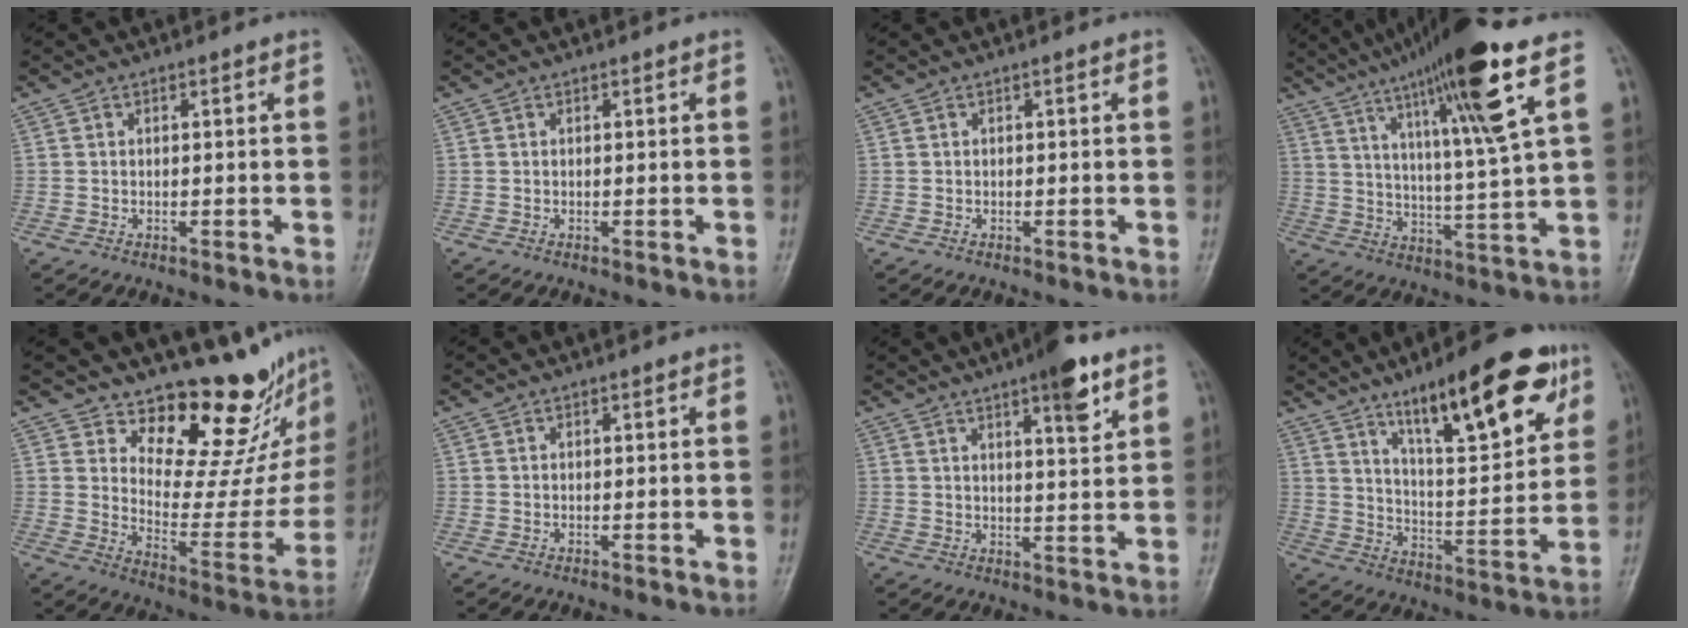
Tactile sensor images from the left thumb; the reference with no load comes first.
{"total": 0.0}
{"total": 0.0}
{"total": 18.9, "force": [10.1, 0.9, 16.0], "torque": [-0.260, -0.034, 0.165]}
{"total": 19.0, "force": [15.4, 7.0, 8.5], "torque": [-0.053, -0.141, 0.214]}
{"total": 0.0}
{"total": 8.0, "force": [4.8, 1.8, 6.2], "torque": [-0.080, -0.024, 0.067]}
{"total": 21.5, "force": [12.5, 6.1, 16.4], "torque": [-0.208, -0.049, 0.199]}